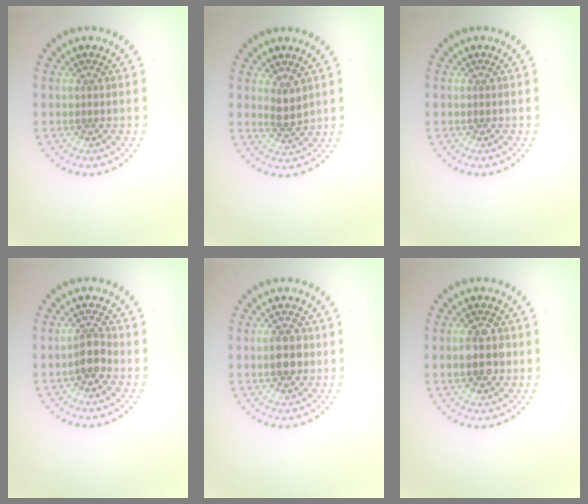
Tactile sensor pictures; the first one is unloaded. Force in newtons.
{"total": 1.8, "press": 1.4, "slide": 1.0}
{"total": 0.0}
{"total": 2.1, "press": 1.7, "slide": 1.2}
{"total": 2.8, "press": 2.8, "slide": 0.1}
{"total": 3.9, "press": 3.9, "slide": 0.2}